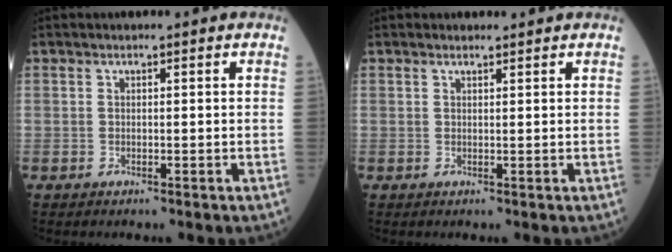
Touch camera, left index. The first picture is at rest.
{"total": 1.1, "force": [1.1, 0.1, 0.2], "torque": [-0.007, 0.005, 0.019]}